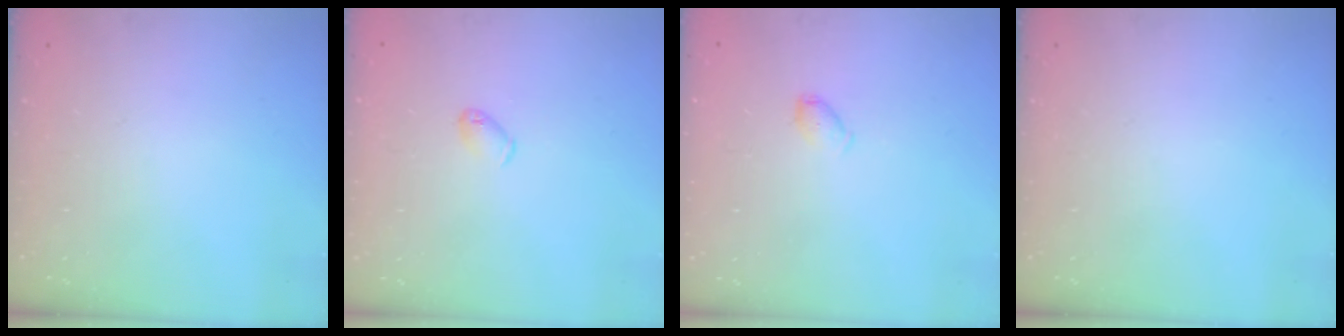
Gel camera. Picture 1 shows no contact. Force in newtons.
{"total": 4.5, "press": 4.4, "slide": 1.0}
{"total": 5.3, "press": 5.2, "slide": 0.7}
{"total": 0.0}